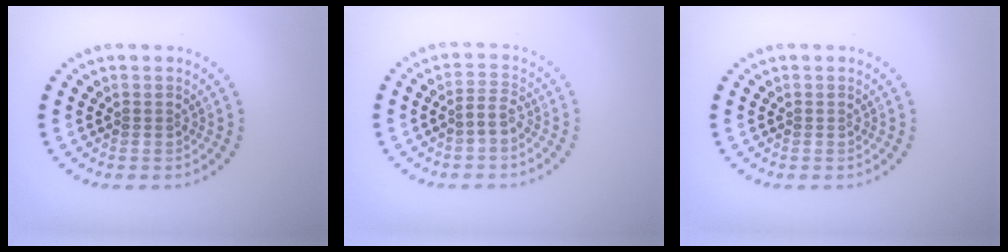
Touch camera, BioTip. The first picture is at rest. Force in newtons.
{"total": 1.6, "press": 1.3, "slide": 0.9}
{"total": 0.0}